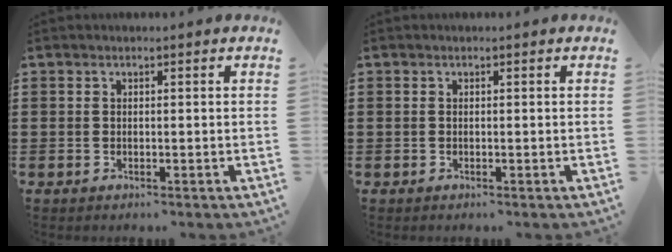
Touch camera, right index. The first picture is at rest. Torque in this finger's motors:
{"motor_torque": [0.02, 0.18, -0.01, 0.01]}